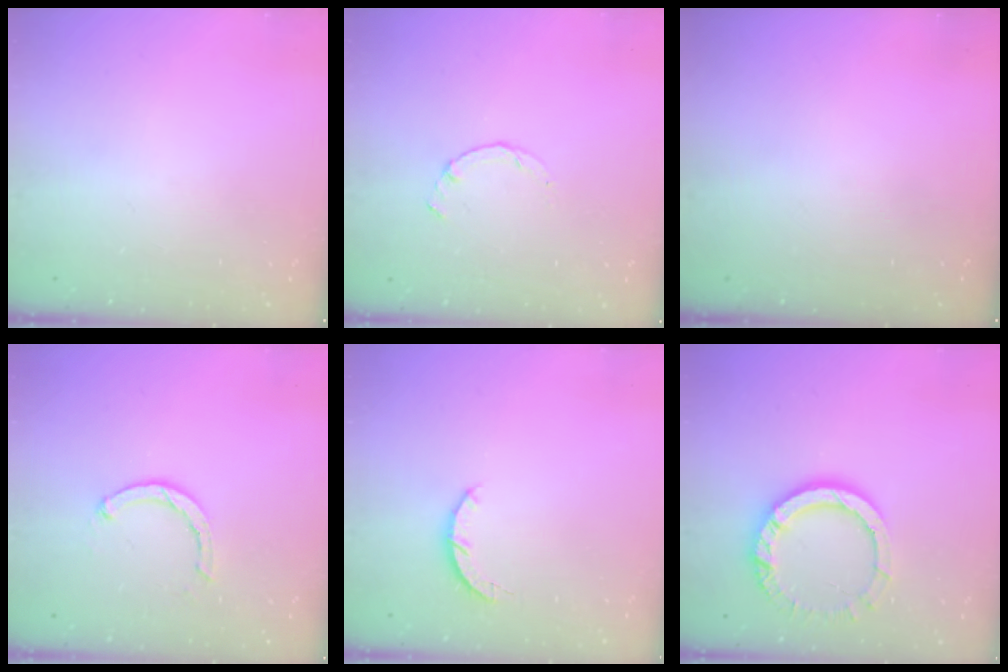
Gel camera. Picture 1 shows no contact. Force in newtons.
{"total": 0.9, "press": 0.9, "slide": 0.3}
{"total": 0.0}
{"total": 2.4, "press": 2.3, "slide": 0.4}
{"total": 3.2, "press": 3.2, "slide": 0.4}
{"total": 11.6, "press": 11.6, "slide": 1.2}